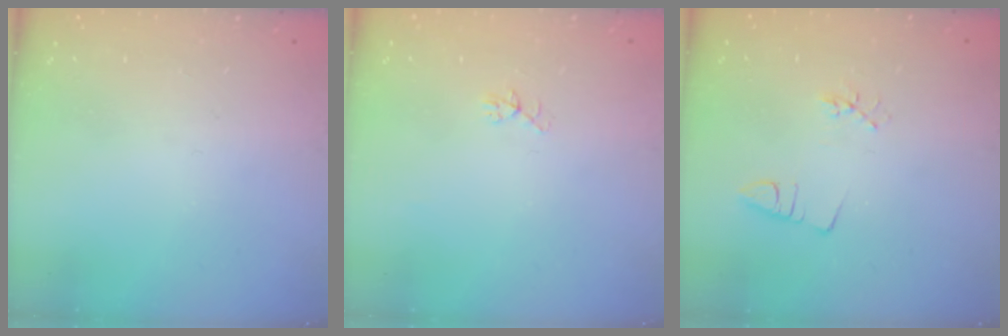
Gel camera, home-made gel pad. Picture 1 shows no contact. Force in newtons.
{"total": 4.3, "press": 4.3, "slide": 0.3}
{"total": 2.6, "press": 2.2, "slide": 1.5}